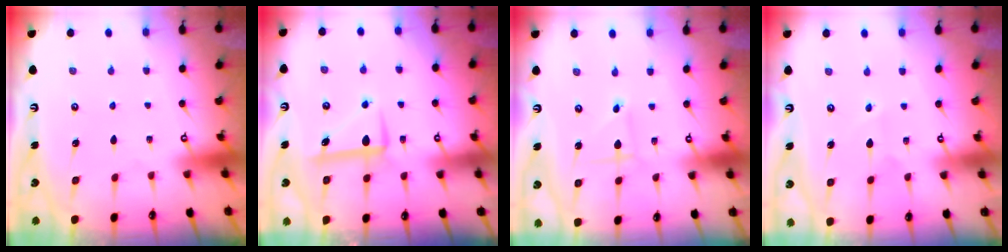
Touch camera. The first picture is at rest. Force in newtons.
{"total": 8.1, "press": 8.1, "slide": 0.7}
{"total": 1.3, "press": 1.3, "slide": 0.1}
{"total": 4.5, "press": 4.5, "slide": 0.5}